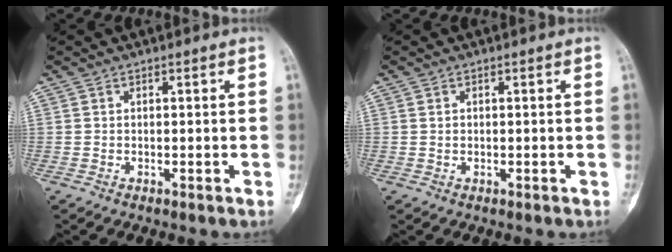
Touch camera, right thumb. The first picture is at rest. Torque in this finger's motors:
{"motor_torque": [0.11, -0.19, 0.18, 0.16, -0.07]}